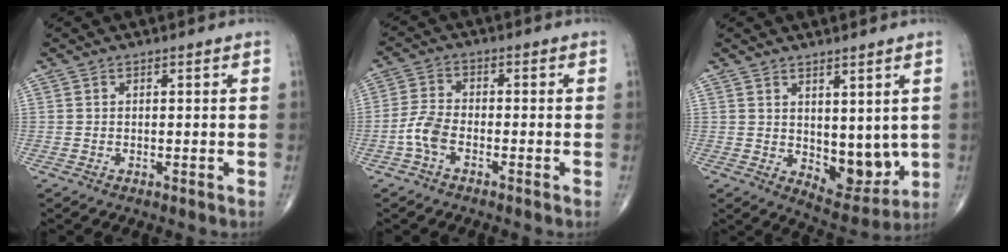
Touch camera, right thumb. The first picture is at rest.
{"total": 4.7, "force": [-2.1, 2.3, 3.5], "torque": [-0.079, 0.017, -0.047]}
{"total": 8.7, "force": [1.2, 4.9, 7.1], "torque": [-0.064, -0.029, 0.037]}